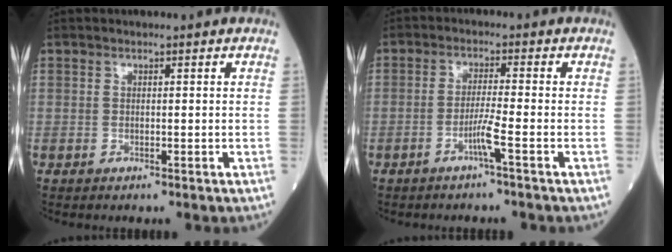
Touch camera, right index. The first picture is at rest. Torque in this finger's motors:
{"motor_torque": [0.07, 0.04, 0.02, 0.03]}